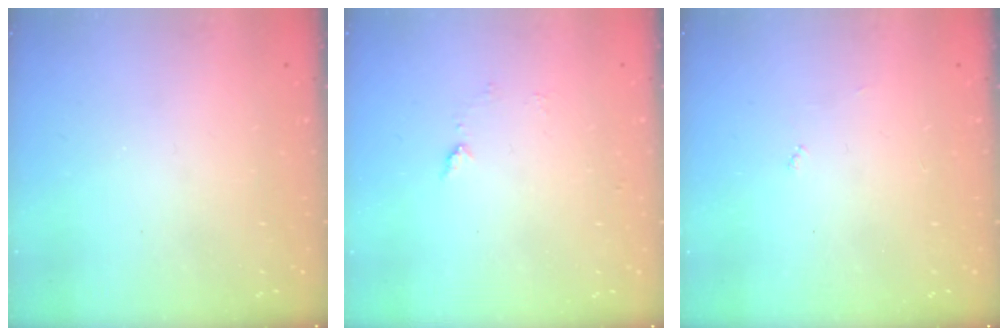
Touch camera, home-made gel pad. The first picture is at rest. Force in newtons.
{"total": 5.2, "press": 5.1, "slide": 0.6}
{"total": 3.0, "press": 3.0, "slide": 0.2}